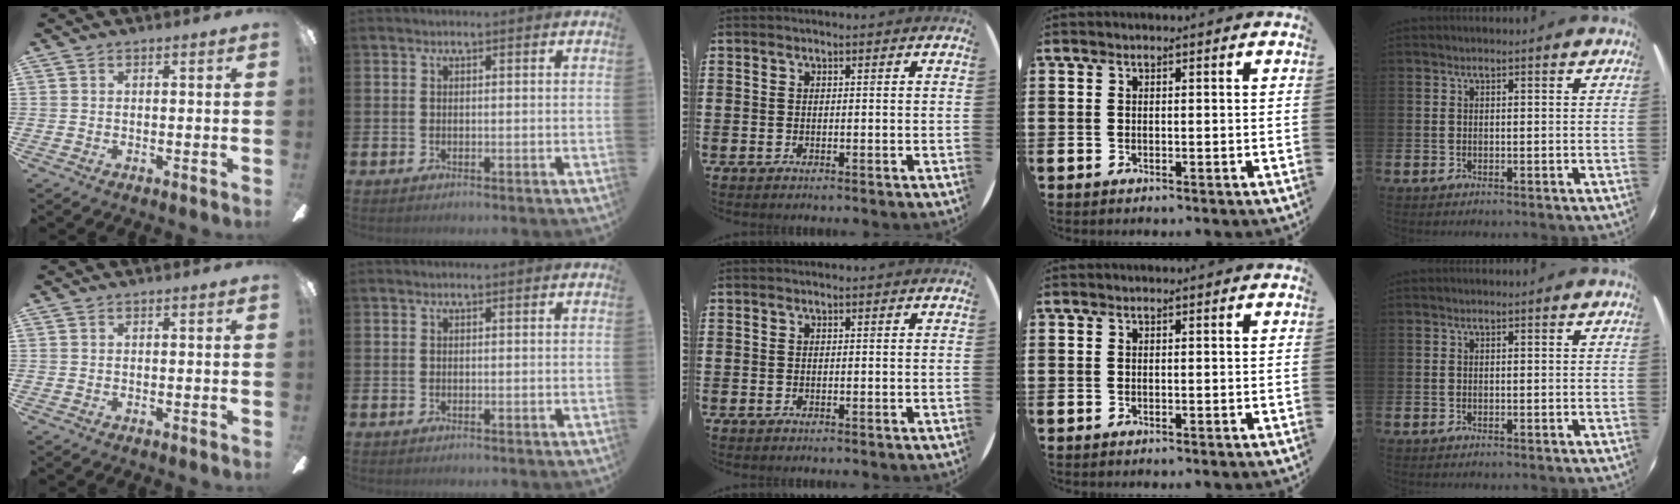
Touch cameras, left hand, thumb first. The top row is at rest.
{}